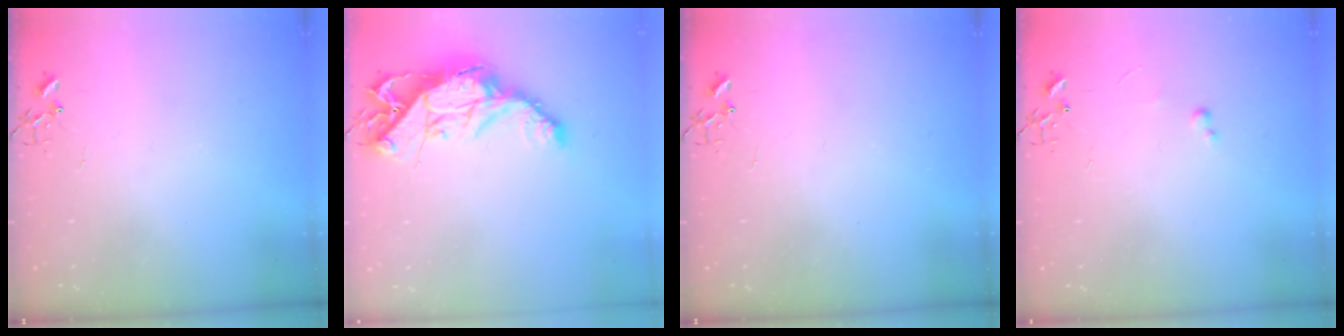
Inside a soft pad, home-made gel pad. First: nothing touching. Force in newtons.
{"total": 16.1, "press": 16.0, "slide": 1.6}
{"total": 0.0}
{"total": 2.6, "press": 2.6, "slide": 0.4}